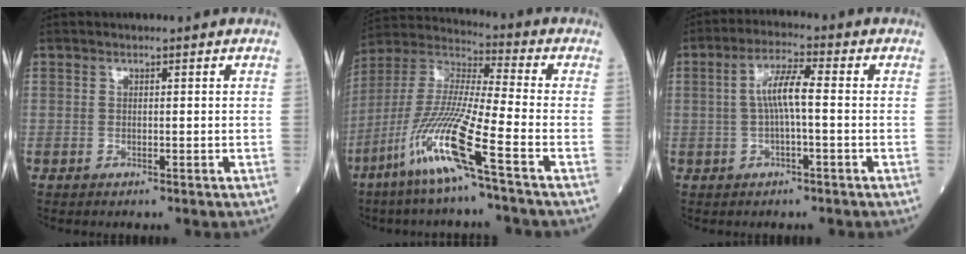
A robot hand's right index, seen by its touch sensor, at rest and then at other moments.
{"total": 14.0, "force": [-7.3, -0.8, 11.9], "torque": [-0.255, -0.026, -0.151]}
{"total": 5.5, "force": [-0.1, 0.7, 5.5], "torque": [-0.107, 0.016, -0.003]}